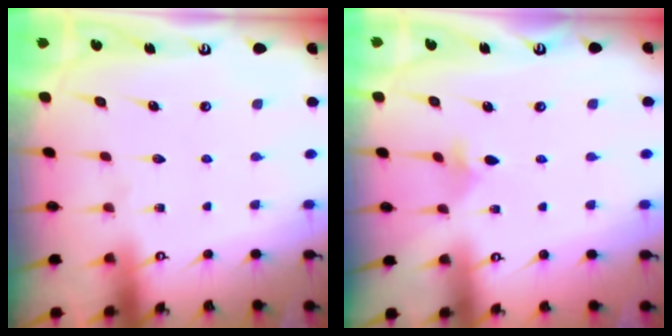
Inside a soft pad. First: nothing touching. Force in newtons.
{"total": 2.6, "press": 2.6, "slide": 0.6}